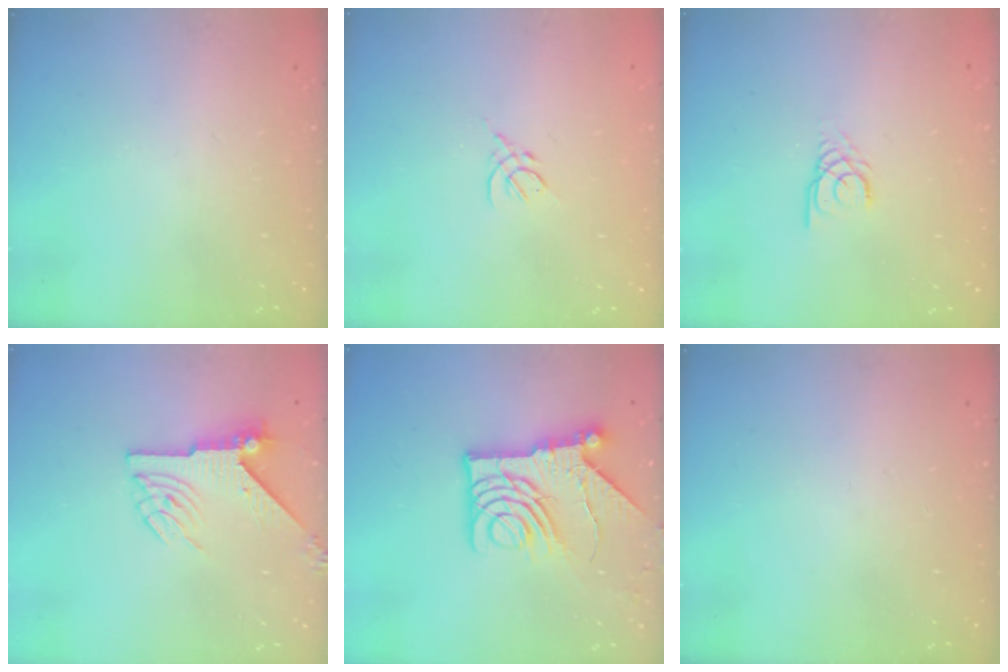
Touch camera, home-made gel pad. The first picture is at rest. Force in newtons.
{"total": 2.6, "press": 2.5, "slide": 0.7}
{"total": 2.2, "press": 2.2, "slide": 0.2}
{"total": 6.4, "press": 6.4, "slide": 0.7}
{"total": 14.8, "press": 14.7, "slide": 1.3}
{"total": 0.0}